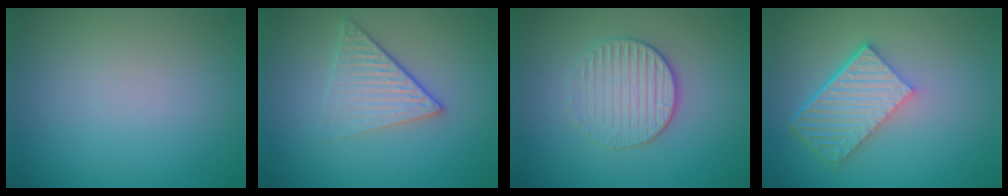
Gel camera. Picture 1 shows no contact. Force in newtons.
{"total": 3.5, "press": 2.8, "slide": 2.2}
{"total": 3.2, "press": 2.9, "slide": 1.3}
{"total": 6.0, "press": 4.2, "slide": 4.3}